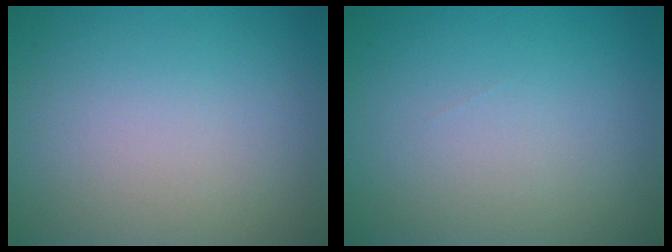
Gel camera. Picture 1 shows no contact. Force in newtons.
{"total": 0.0}